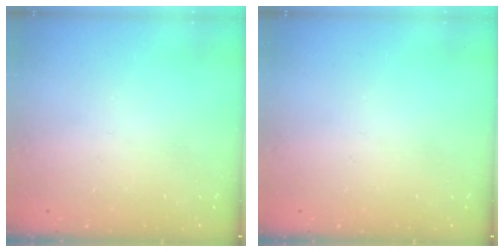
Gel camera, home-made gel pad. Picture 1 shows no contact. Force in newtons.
{"total": 0.0}